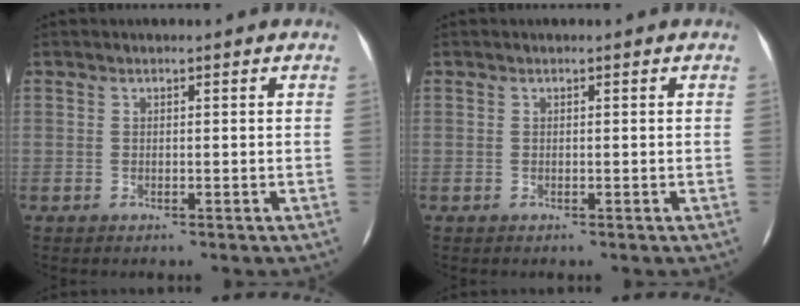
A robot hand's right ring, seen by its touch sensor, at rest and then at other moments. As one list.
[{"total": 0.0}]